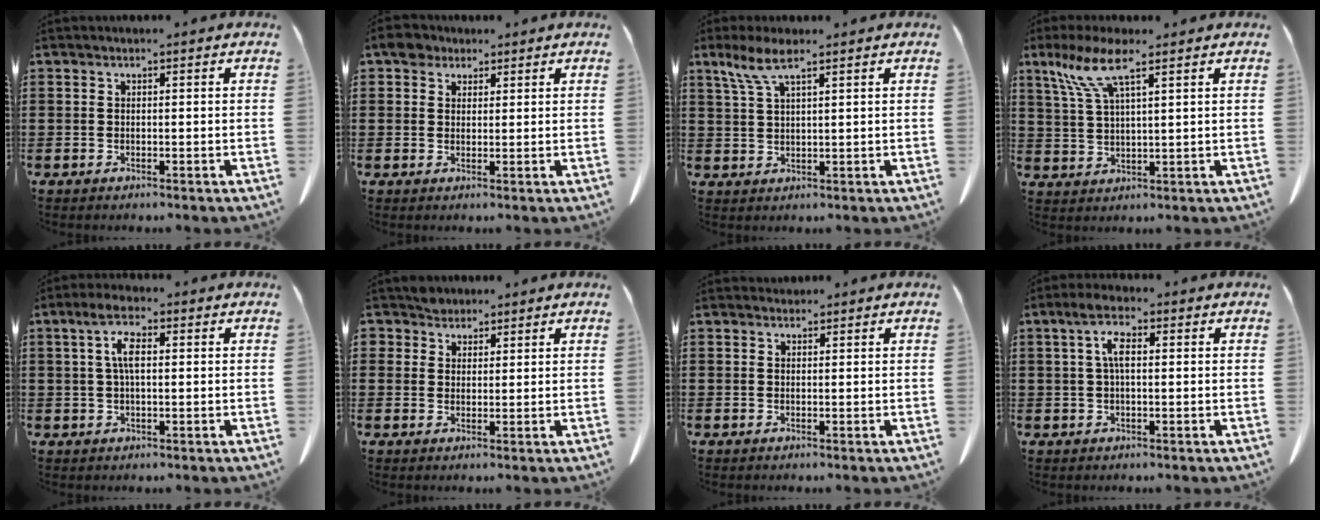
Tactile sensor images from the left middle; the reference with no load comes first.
{"total": 3.3, "force": [2.5, 2.0, 1.0], "torque": [-0.023, 0.008, 0.045]}
{"total": 5.1, "force": [3.2, 0.9, 3.9], "torque": [-0.092, -0.003, 0.055]}
{"total": 7.6, "force": [4.7, 1.2, 5.8], "torque": [-0.133, -0.006, 0.081]}
{"total": 5.5, "force": [1.3, 1.9, 5.0], "torque": [-0.109, 0.006, 0.019]}
{"total": 2.8, "force": [2.4, 1.5, 0.0], "torque": [-0.010, 0.008, 0.048]}
{"total": 0.8, "force": [0.8, 0.3, 0.0], "torque": [-0.002, 0.001, 0.016]}
{"total": 5.0, "force": [1.1, 1.7, 4.6], "torque": [-0.101, 0.008, 0.015]}